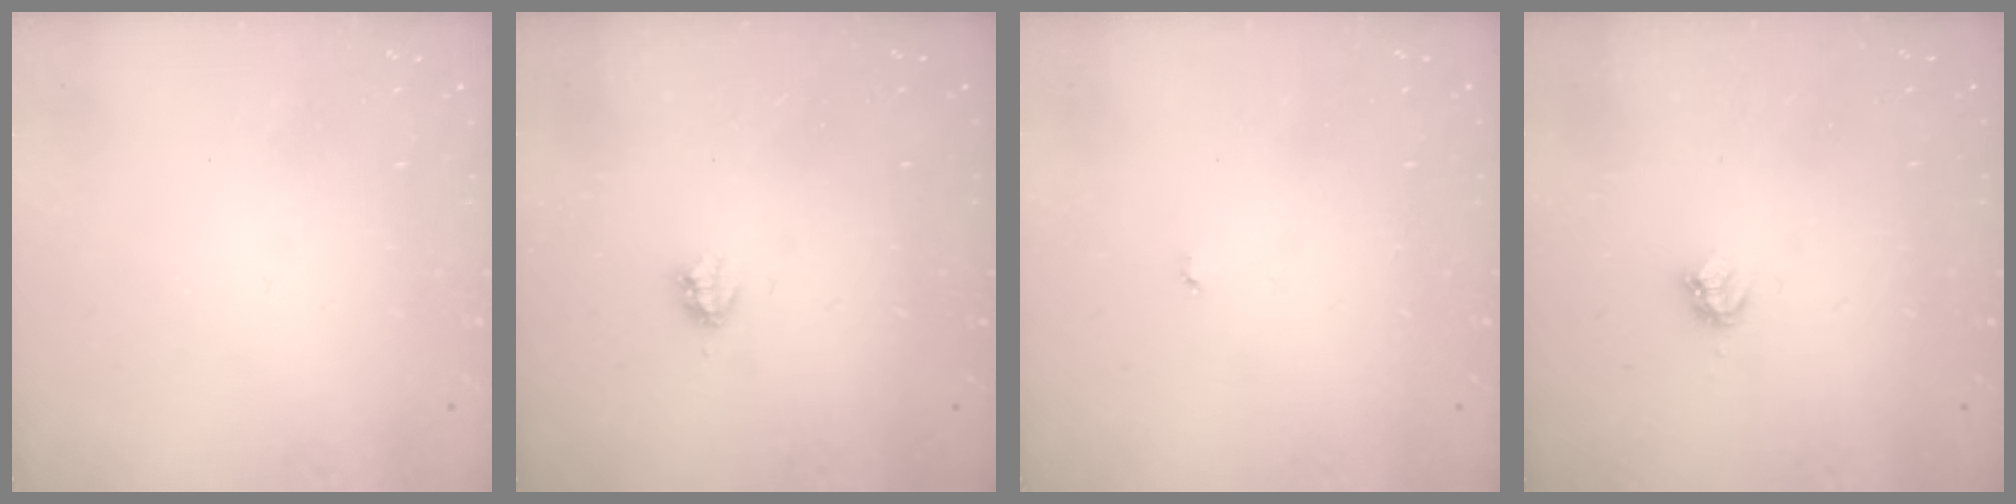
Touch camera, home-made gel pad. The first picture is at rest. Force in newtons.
{"total": 2.9, "press": 2.9, "slide": 0.5}
{"total": 2.9, "press": 2.9, "slide": 0.3}
{"total": 3.5, "press": 3.4, "slide": 0.3}